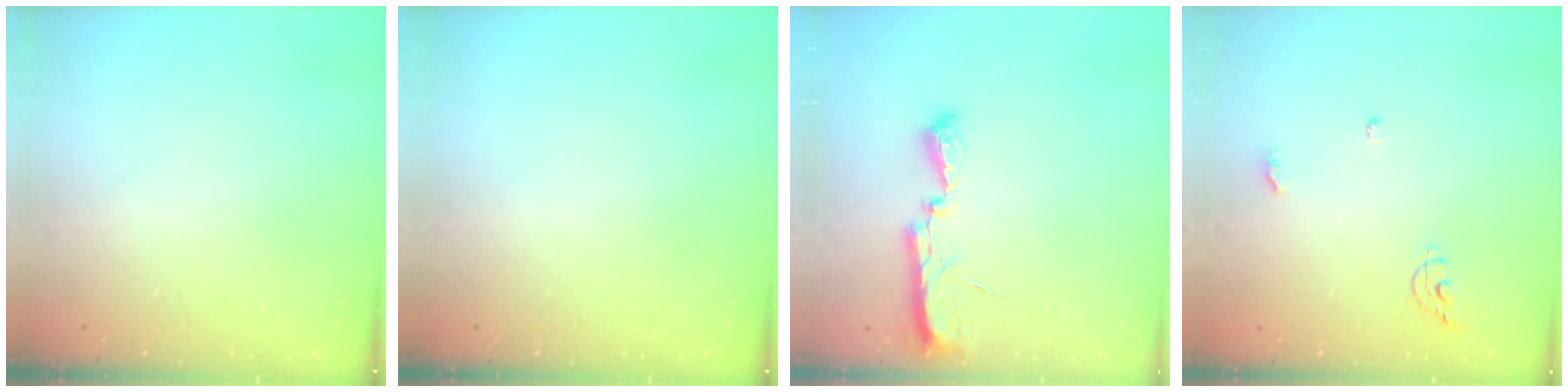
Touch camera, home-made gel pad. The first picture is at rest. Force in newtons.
{"total": 0.0}
{"total": 7.2, "press": 7.2, "slide": 0.7}
{"total": 6.5, "press": 6.5, "slide": 0.5}